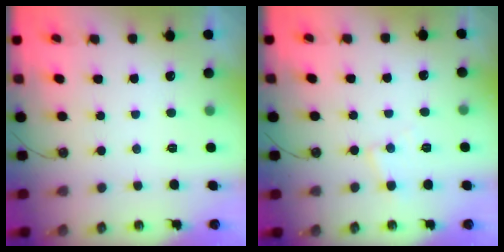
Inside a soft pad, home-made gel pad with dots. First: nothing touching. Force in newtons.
{"total": 6.2, "press": 6.2, "slide": 0.2}